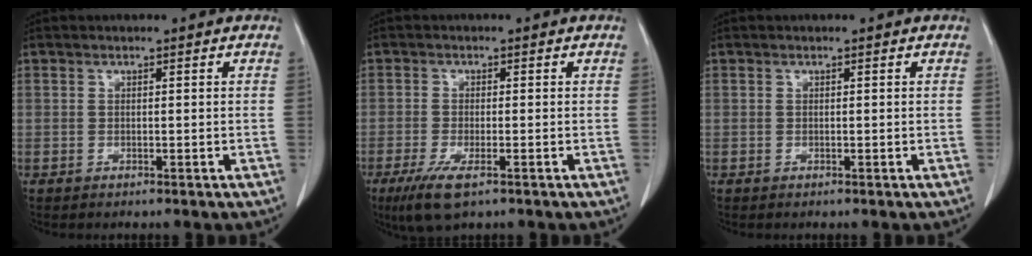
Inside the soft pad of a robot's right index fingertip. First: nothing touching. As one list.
[{"total": 5.5, "force": [-3.2, 1.3, 4.3], "torque": [-0.088, -0.016, -0.055]}, {"total": 0.0}]